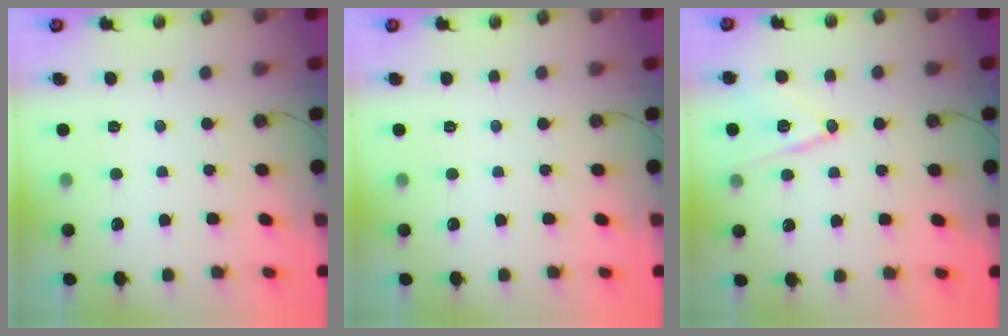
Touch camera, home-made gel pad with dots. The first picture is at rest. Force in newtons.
{"total": 0.0}
{"total": 12.6, "press": 12.2, "slide": 3.2}